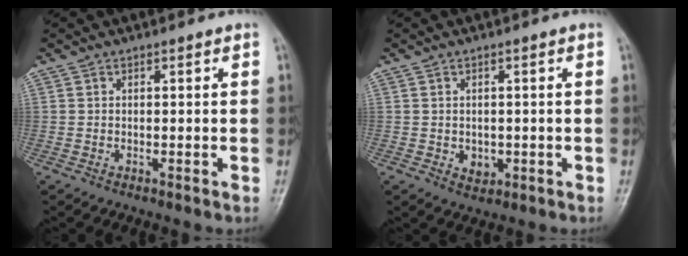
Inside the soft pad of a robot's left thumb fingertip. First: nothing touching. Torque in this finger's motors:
{"motor_torque": [0.00, 0.00, 0.12, 0.06, 0.00]}